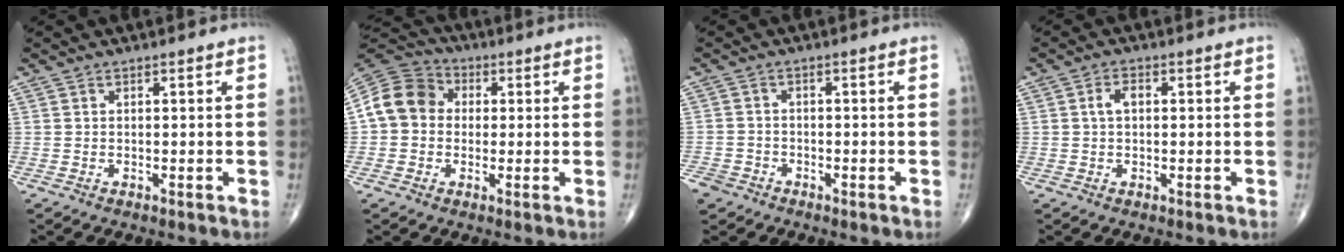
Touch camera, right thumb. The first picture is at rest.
{"total": 10.7, "force": [0.8, 8.7, 6.2], "torque": [-0.107, 0.030, 0.001]}
{"total": 3.7, "force": [-2.5, 2.6, 0.6], "torque": [-0.005, 0.011, -0.049]}
{"total": 2.8, "force": [0.3, 1.7, 2.2], "torque": [-0.043, 0.009, 0.004]}